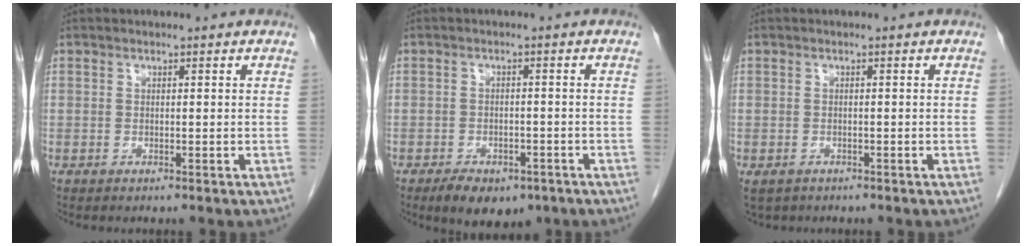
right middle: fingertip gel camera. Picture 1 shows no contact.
{"total": 7.7, "force": [-5.3, 4.1, 3.9], "torque": [-0.051, 0.001, -0.074]}
{"total": 2.5, "force": [-1.6, 1.7, 0.8], "torque": [-0.015, -0.001, -0.021]}